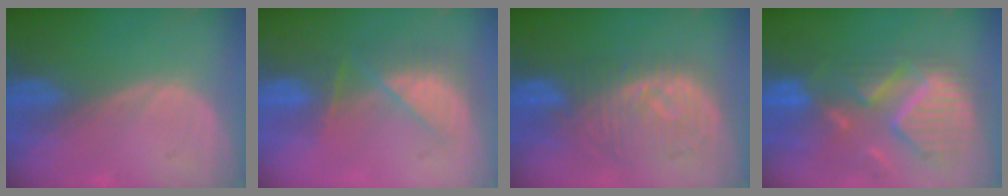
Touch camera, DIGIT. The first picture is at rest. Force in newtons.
{"total": 8.1, "press": 7.0, "slide": 4.1}
{"total": 9.4, "press": 8.9, "slide": 3.2}
{"total": 12.0, "press": 10.5, "slide": 5.9}